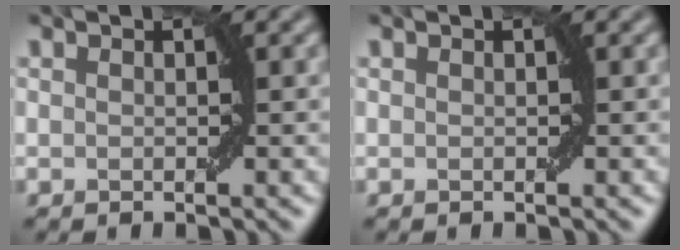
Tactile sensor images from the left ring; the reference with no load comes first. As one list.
[{"total": 0.0}]